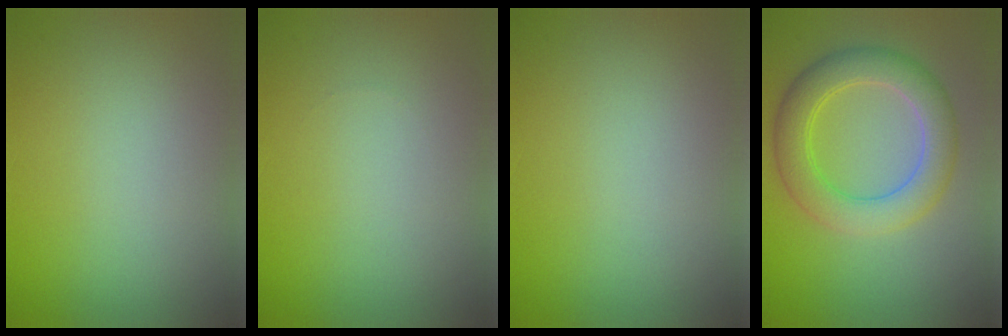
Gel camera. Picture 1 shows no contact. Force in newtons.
{"total": 0.0}
{"total": 0.0}
{"total": 5.4, "press": 5.4, "slide": 0.2}